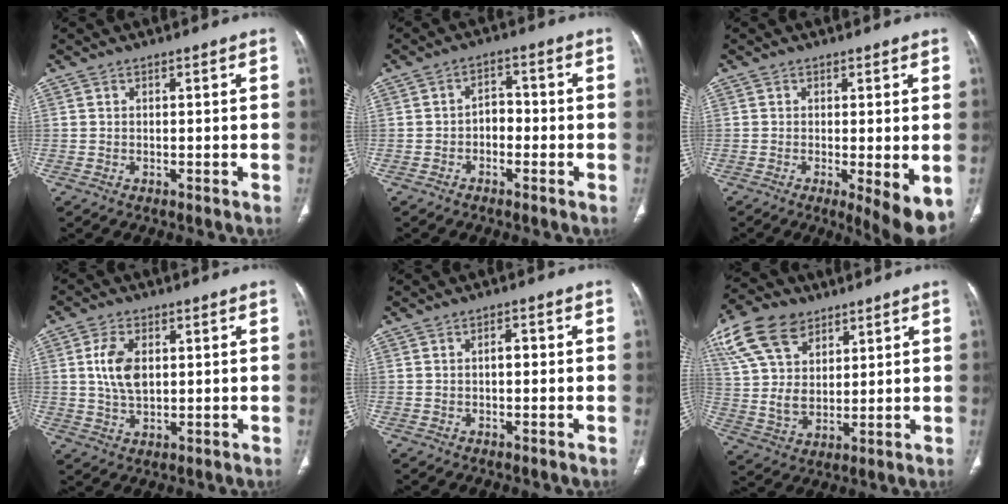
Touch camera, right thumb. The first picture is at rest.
{"total": 3.6, "force": [-1.2, 2.6, 2.2], "torque": [-0.015, 0.021, -0.030]}
{"total": 7.6, "force": [-1.9, 2.0, 7.1], "torque": [-0.100, -0.023, -0.027]}
{"total": 7.2, "force": [1.4, 4.3, 5.7], "torque": [-0.106, -0.006, 0.027]}
{"total": 1.6, "force": [-0.1, 0.9, 1.4], "torque": [-0.017, 0.006, -0.004]}
{"total": 16.6, "force": [8.8, 10.5, 9.4], "torque": [-0.179, -0.011, 0.172]}